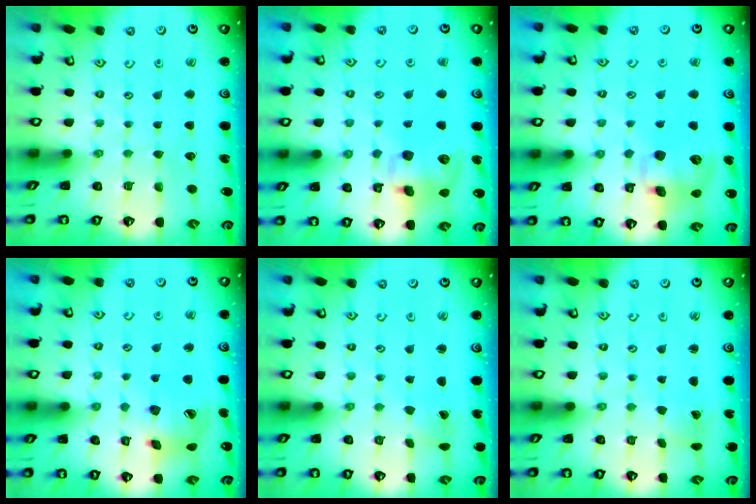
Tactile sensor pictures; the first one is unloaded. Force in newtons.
{"total": 13.6, "press": 13.4, "slide": 2.1}
{"total": 12.0, "press": 11.9, "slide": 1.9}
{"total": 18.9, "press": 18.6, "slide": 2.9}
{"total": 0.0}
{"total": 2.6, "press": 2.6, "slide": 0.1}